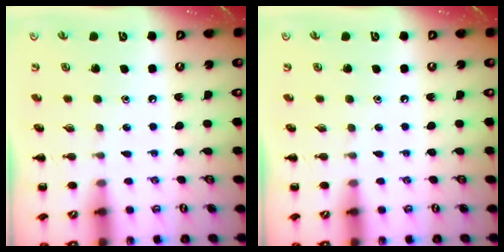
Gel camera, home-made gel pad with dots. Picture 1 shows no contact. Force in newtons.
{"total": 0.0}